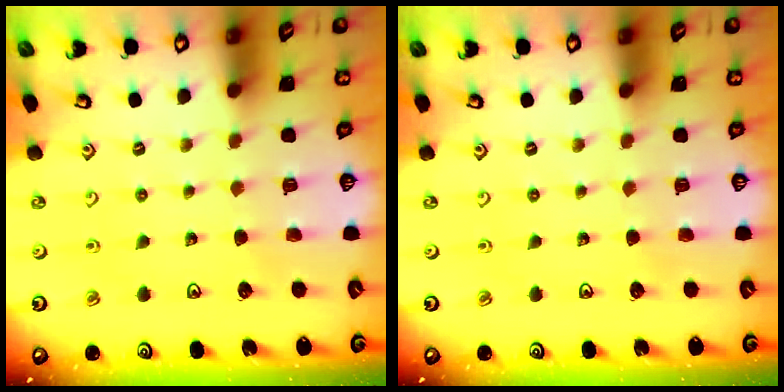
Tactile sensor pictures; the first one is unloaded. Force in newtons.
{"total": 0.0}